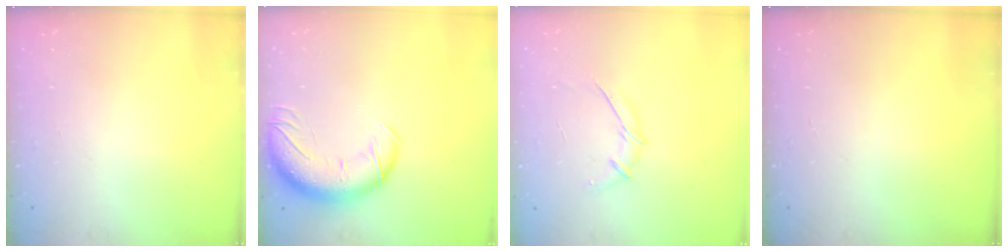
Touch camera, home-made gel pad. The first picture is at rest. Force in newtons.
{"total": 13.4, "press": 13.0, "slide": 3.3}
{"total": 5.9, "press": 5.7, "slide": 1.3}
{"total": 0.0}